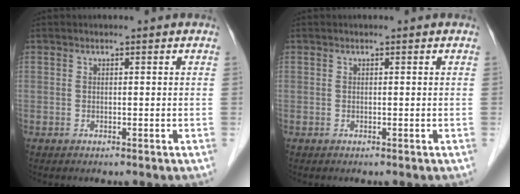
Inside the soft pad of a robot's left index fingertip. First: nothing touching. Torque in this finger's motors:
{"motor_torque": [0.00, 0.00, 0.00, 0.00]}